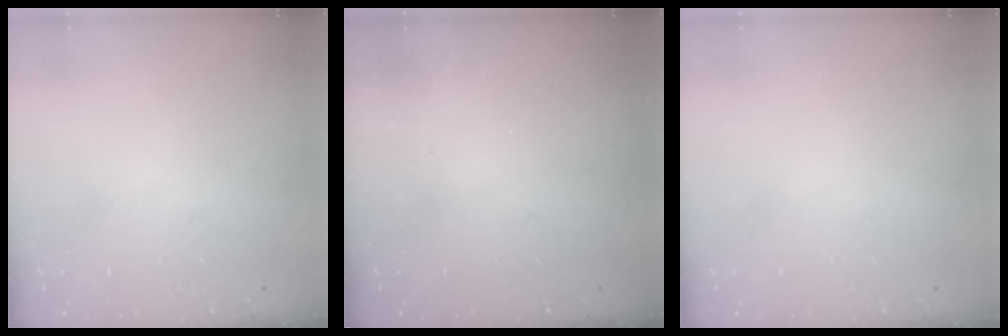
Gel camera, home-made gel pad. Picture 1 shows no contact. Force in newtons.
{"total": 2.6, "press": 2.4, "slide": 0.8}
{"total": 0.0}